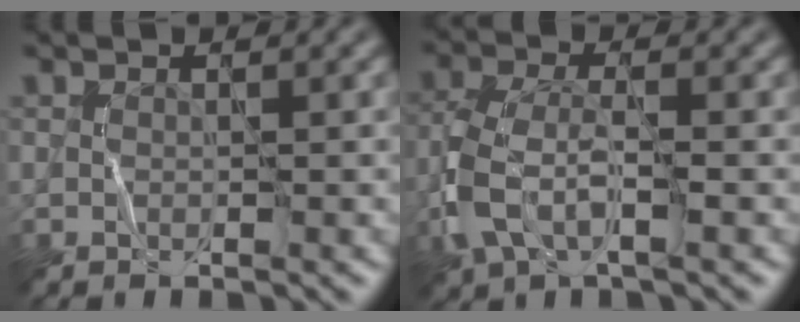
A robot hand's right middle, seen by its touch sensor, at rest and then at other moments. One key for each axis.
{"total": 4.8, "fx": -1.9, "fy": 2.4, "fz": 3.6, "tx": -0.091, "ty": 0.002, "tz": -0.044}